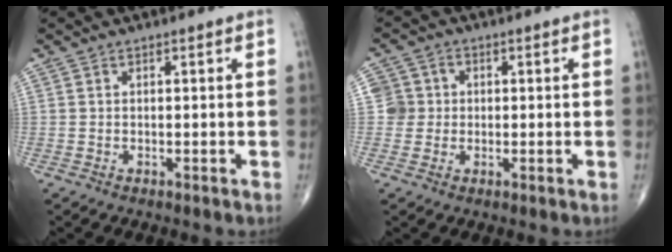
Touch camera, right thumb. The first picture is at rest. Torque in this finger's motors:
{"motor_torque": [0.00, -0.15, 0.17, 0.11, -0.01]}